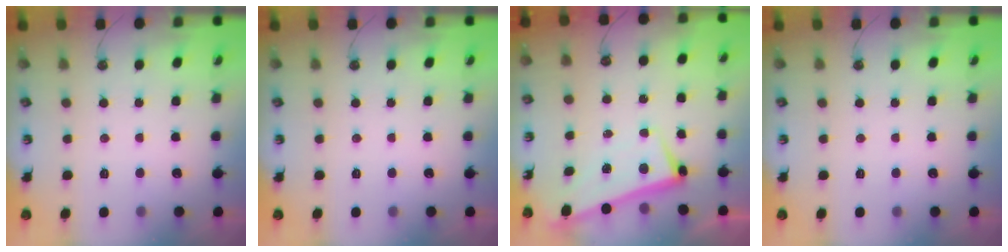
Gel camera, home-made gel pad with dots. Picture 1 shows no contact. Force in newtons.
{"total": 0.0}
{"total": 2.5, "press": 2.4, "slide": 0.7}
{"total": 0.0}